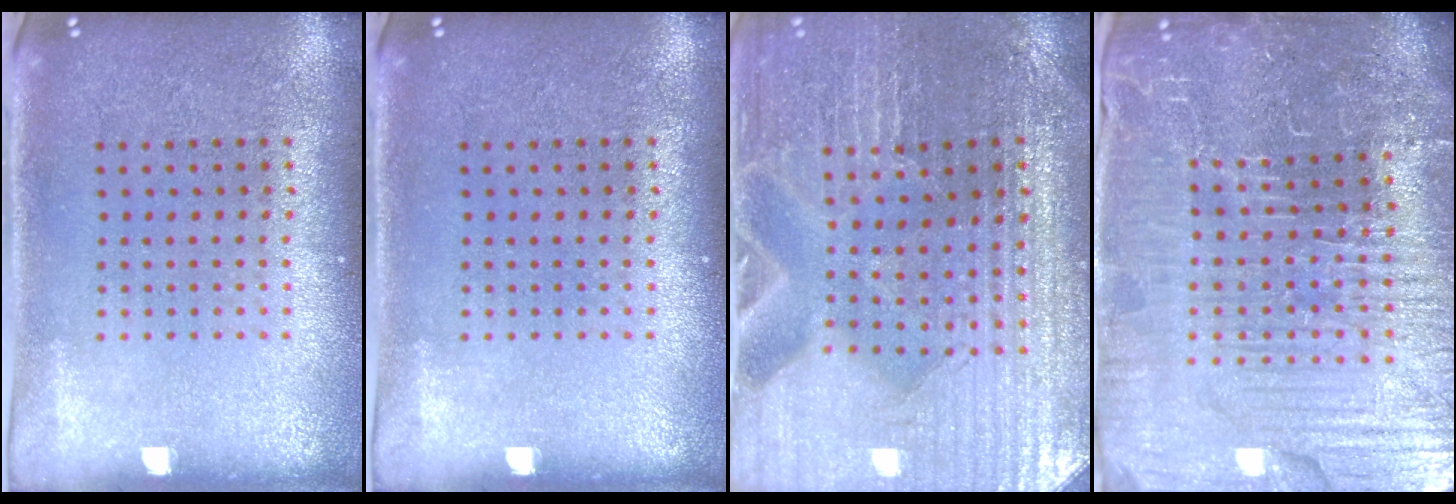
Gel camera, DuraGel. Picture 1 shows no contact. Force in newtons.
{"total": 0.0}
{"total": 3.4, "press": 3.4, "slide": 0.3}
{"total": 6.4, "press": 5.8, "slide": 2.8}